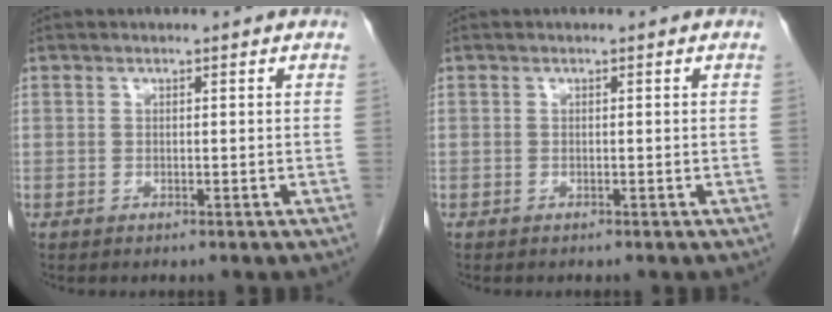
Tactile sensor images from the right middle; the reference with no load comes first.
{"total": 0.0}